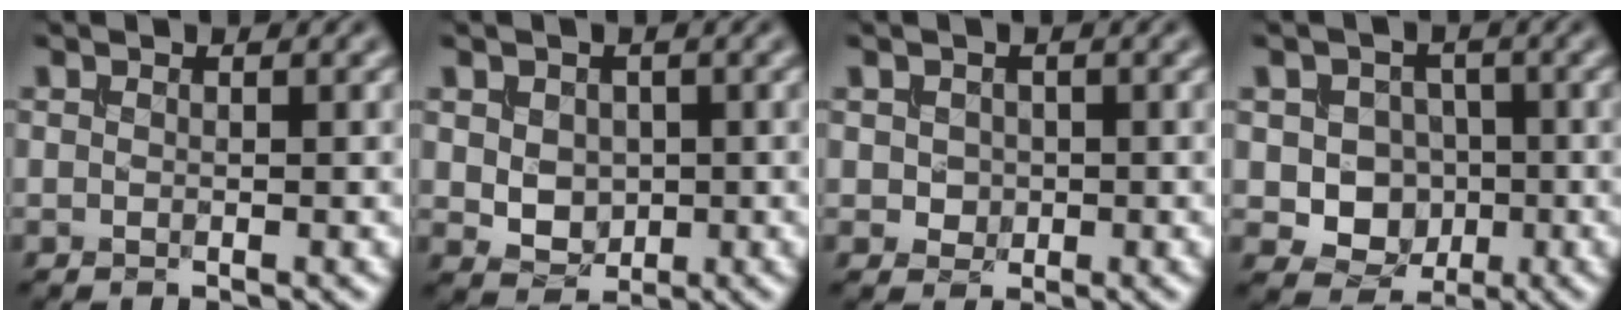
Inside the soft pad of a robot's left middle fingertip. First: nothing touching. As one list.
[{"total": 2.8, "force": [0.2, 2.2, 1.7], "torque": [-0.038, -0.005, 0.007]}, {"total": 1.4, "force": [0.1, 1.2, 0.5], "torque": [-0.013, -0.002, 0.003]}, {"total": 5.2, "force": [-0.5, 4.6, 2.3], "torque": [-0.019, 0.000, -0.026]}]